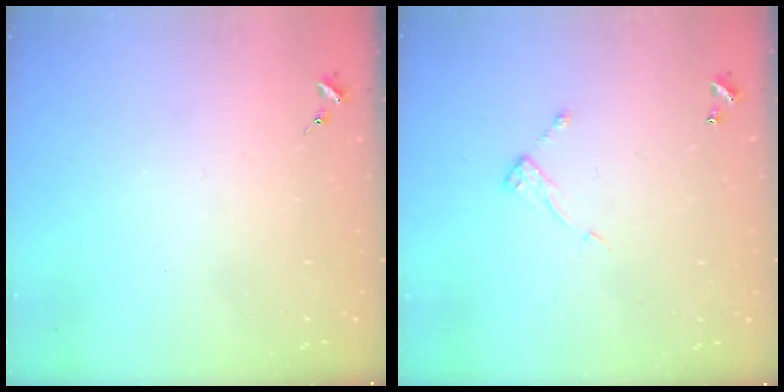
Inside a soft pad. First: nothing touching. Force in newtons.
{"total": 6.2, "press": 6.2, "slide": 0.4}